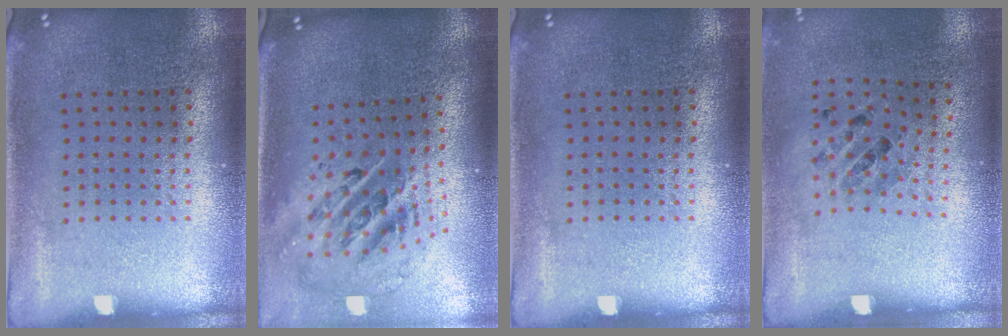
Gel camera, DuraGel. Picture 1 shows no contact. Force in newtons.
{"total": 2.8, "press": 1.9, "slide": 2.1}
{"total": 0.0}
{"total": 0.9, "press": 0.8, "slide": 0.5}